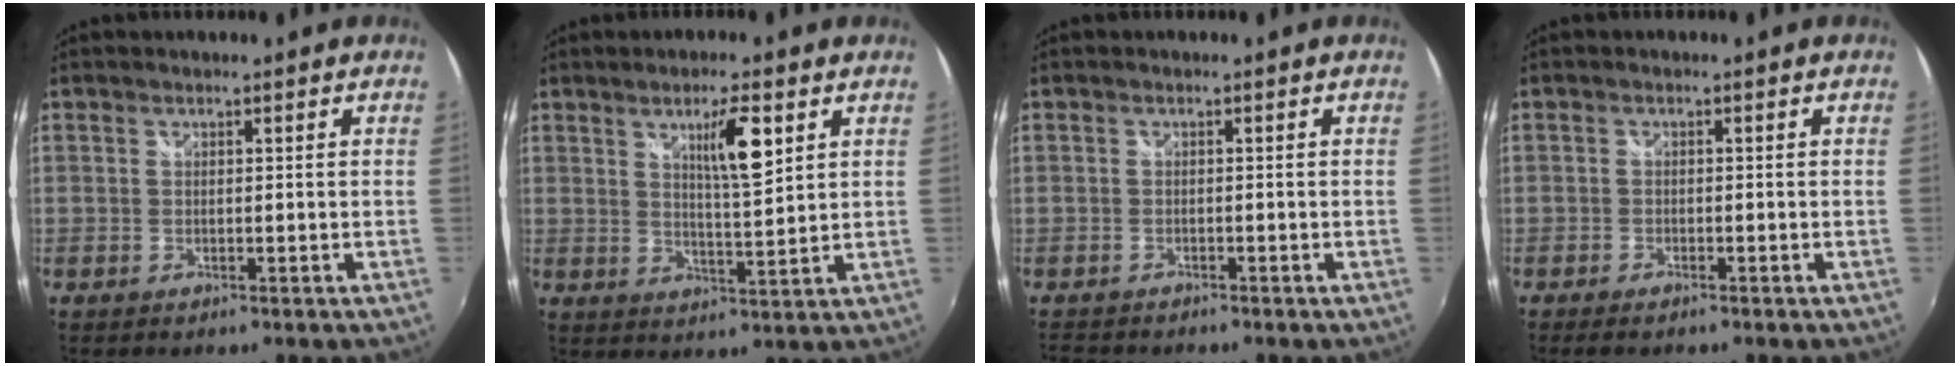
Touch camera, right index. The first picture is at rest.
{"total": 7.0, "force": [3.3, 1.2, 6.1], "torque": [-0.098, -0.001, 0.054]}
{"total": 2.4, "force": [-2.1, 1.2, 0.1], "torque": [-0.013, -0.003, -0.041]}
{"total": 2.1, "force": [-1.8, 0.5, 0.9], "torque": [-0.025, -0.009, -0.035]}